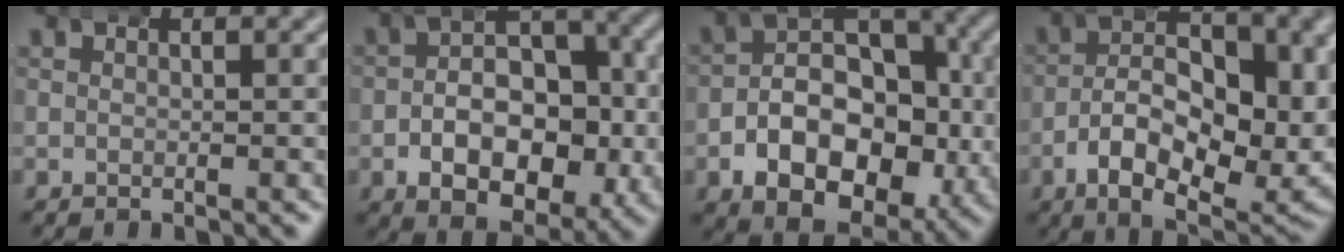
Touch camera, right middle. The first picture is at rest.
{"total": 9.1, "force": [-2.0, 6.0, 6.5], "torque": [-0.087, -0.009, -0.036]}
{"total": 12.0, "force": [-2.1, 9.1, 7.6], "torque": [-0.129, -0.025, -0.035]}
{"total": 11.8, "force": [-1.5, 6.5, 9.7], "torque": [-0.145, -0.029, -0.020]}